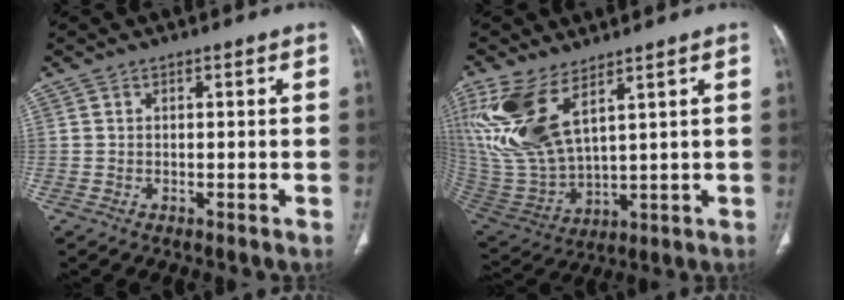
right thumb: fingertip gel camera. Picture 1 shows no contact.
{"total": 17.4, "force": [8.6, 7.7, 13.0], "torque": [-0.290, -0.039, 0.193]}